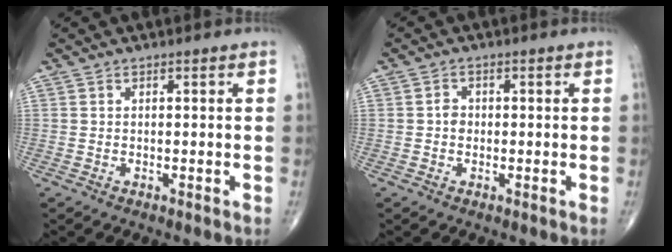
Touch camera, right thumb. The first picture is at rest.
{"total": 1.9, "force": [-0.2, 1.6, 0.9], "torque": [-0.005, 0.006, -0.006]}